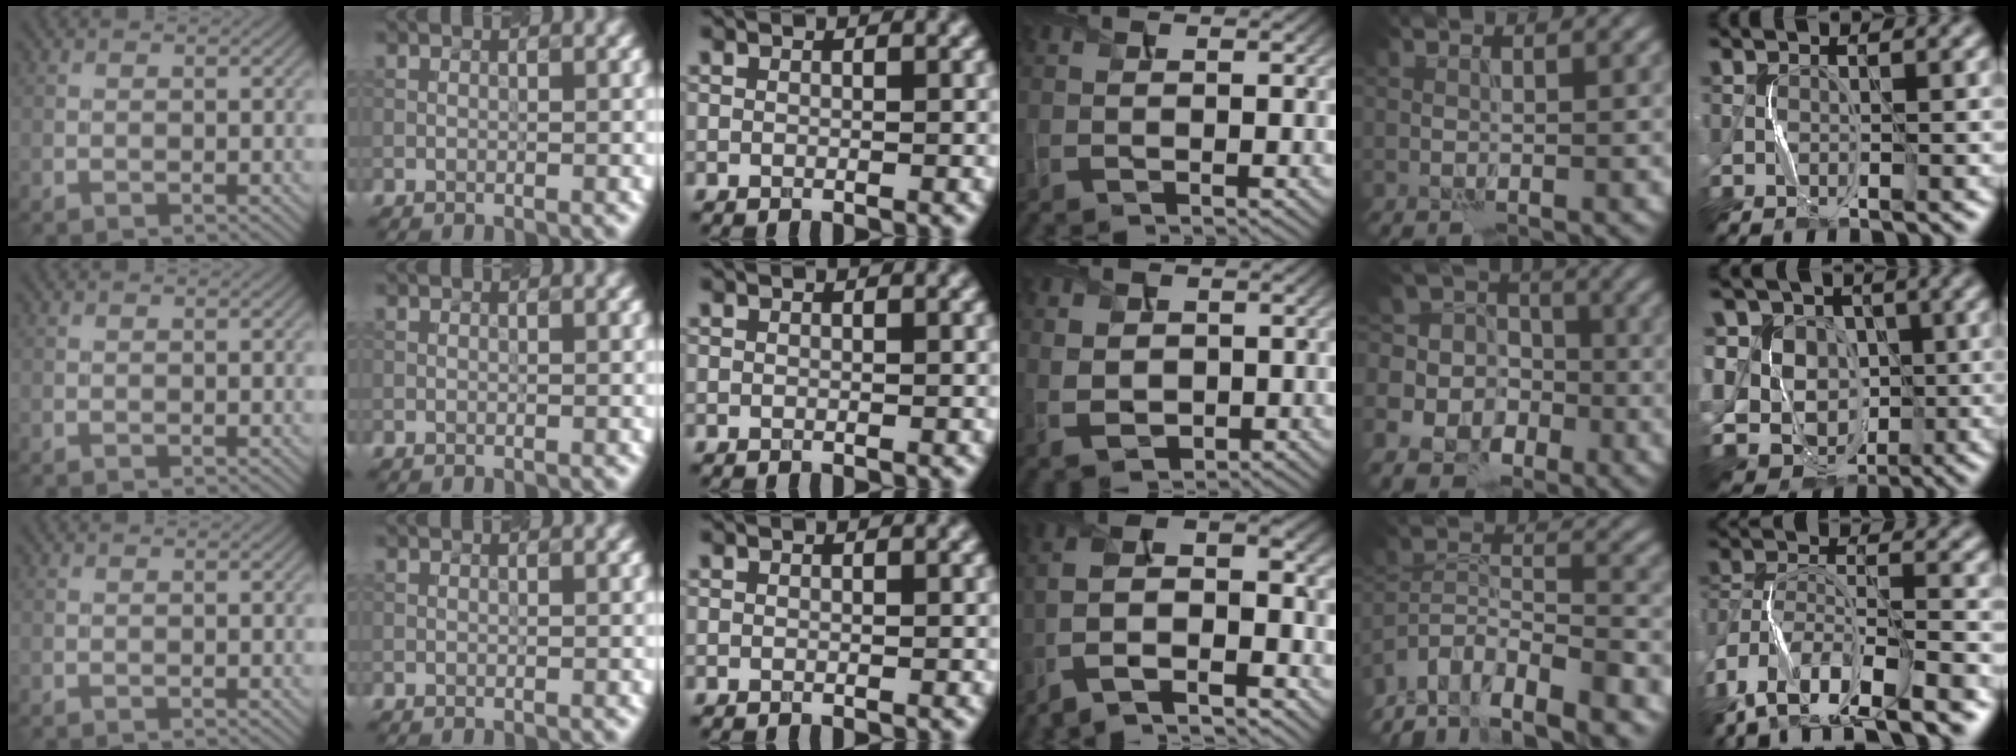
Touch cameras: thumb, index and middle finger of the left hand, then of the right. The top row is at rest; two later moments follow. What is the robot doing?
{"motion": "squeeze", "object": "sponge"}